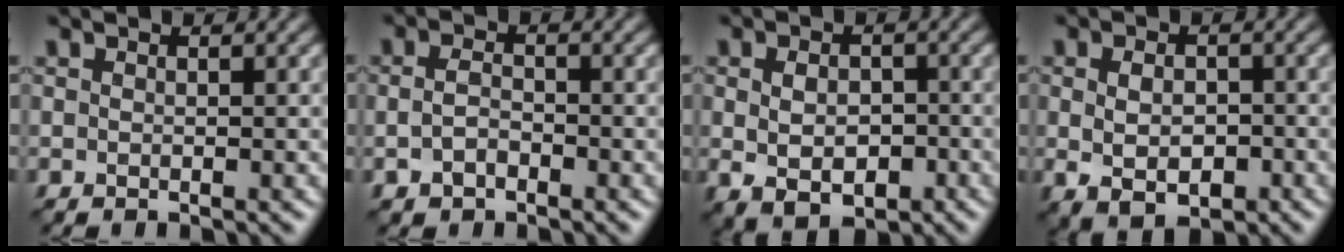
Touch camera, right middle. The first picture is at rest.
{"total": 1.5, "force": [-0.7, 0.8, 1.0], "torque": [-0.028, 0.003, -0.015]}
{"total": 3.9, "force": [-0.7, 2.6, 2.8], "torque": [-0.044, -0.005, -0.006]}
{"total": 3.4, "force": [-0.6, 2.2, 2.6], "torque": [-0.040, -0.004, -0.005]}